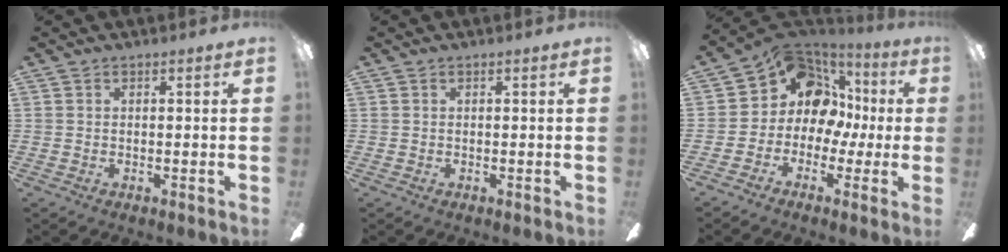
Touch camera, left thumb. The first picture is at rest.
{"total": 0.0}
{"total": 13.5, "force": [4.5, 10.3, 7.5], "torque": [-0.151, -0.019, 0.088]}